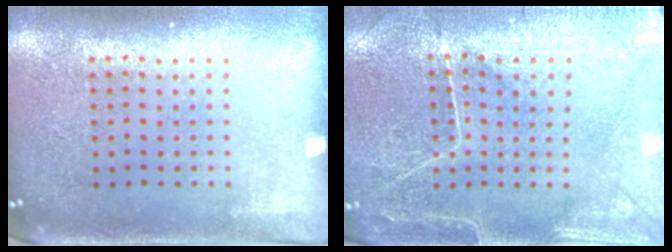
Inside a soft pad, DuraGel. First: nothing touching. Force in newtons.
{"total": 0.7, "press": 0.5, "slide": 0.4}